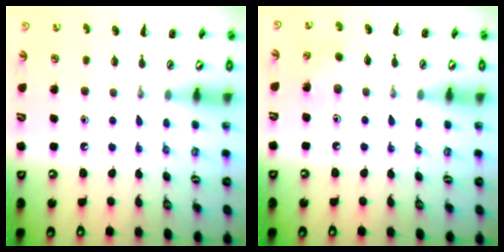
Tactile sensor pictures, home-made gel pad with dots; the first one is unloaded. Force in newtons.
{"total": 2.7, "press": 2.6, "slide": 0.9}